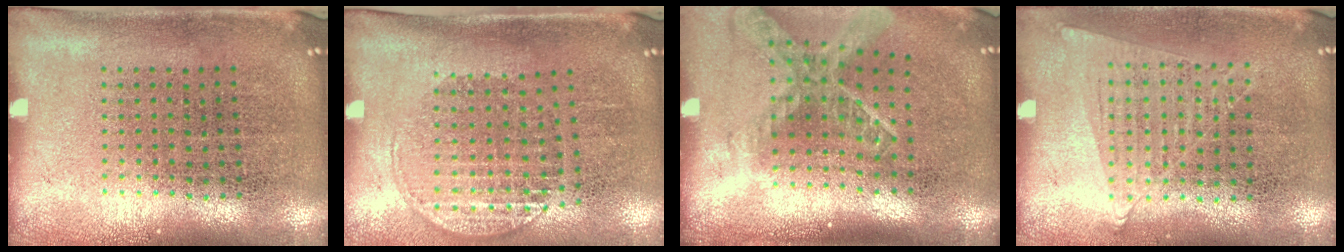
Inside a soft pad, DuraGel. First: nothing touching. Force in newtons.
{"total": 1.5, "press": 1.3, "slide": 0.8}
{"total": 1.8, "press": 1.3, "slide": 1.3}
{"total": 1.0, "press": 1.0, "slide": 0.4}